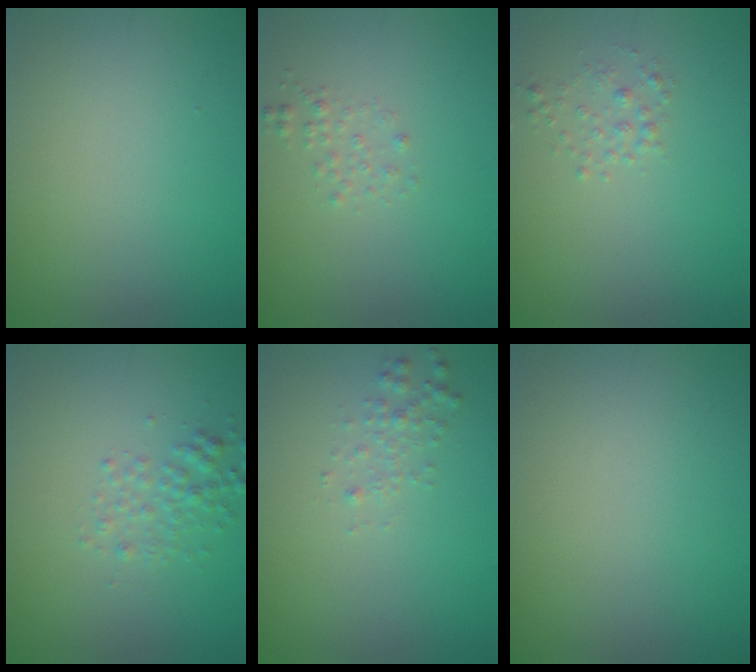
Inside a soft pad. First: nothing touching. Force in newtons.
{"total": 1.0, "press": 1.0, "slide": 0.0}
{"total": 1.1, "press": 1.1, "slide": 0.1}
{"total": 2.0, "press": 2.0, "slide": 0.1}
{"total": 1.3, "press": 1.3, "slide": 0.0}
{"total": 0.0}